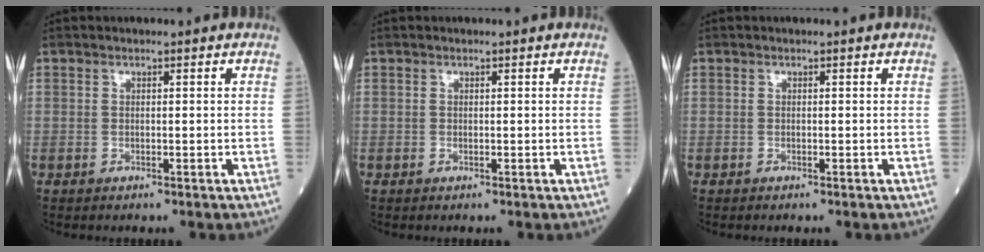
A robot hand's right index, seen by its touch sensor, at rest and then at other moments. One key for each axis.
{"total": 0.0}
{"total": 0.0}